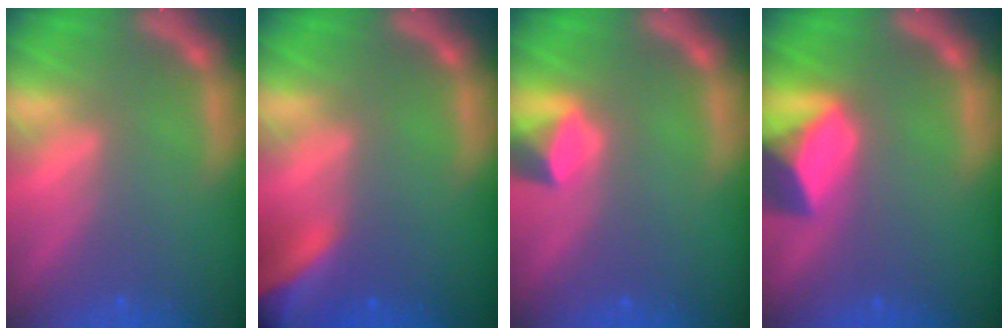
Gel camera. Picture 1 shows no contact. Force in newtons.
{"total": 10.0}
{"total": 2.4}
{"total": 6.4}